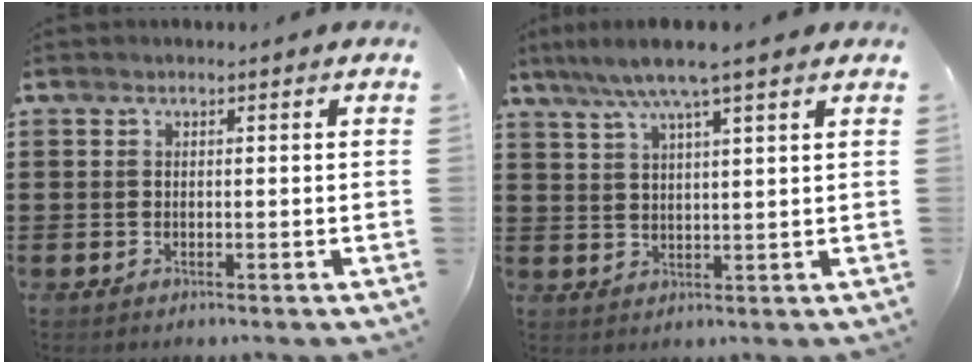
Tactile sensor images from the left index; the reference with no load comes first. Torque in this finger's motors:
{"motor_torque": [1.37, 0.76, 0.85, 0.20]}